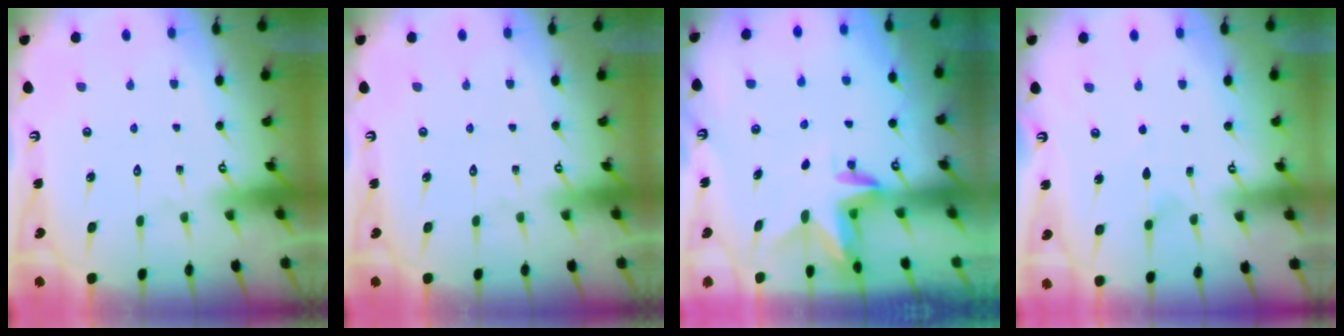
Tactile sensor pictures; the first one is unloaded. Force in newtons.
{"total": 0.0}
{"total": 3.0, "press": 3.0, "slide": 0.2}
{"total": 3.4, "press": 3.0, "slide": 1.5}